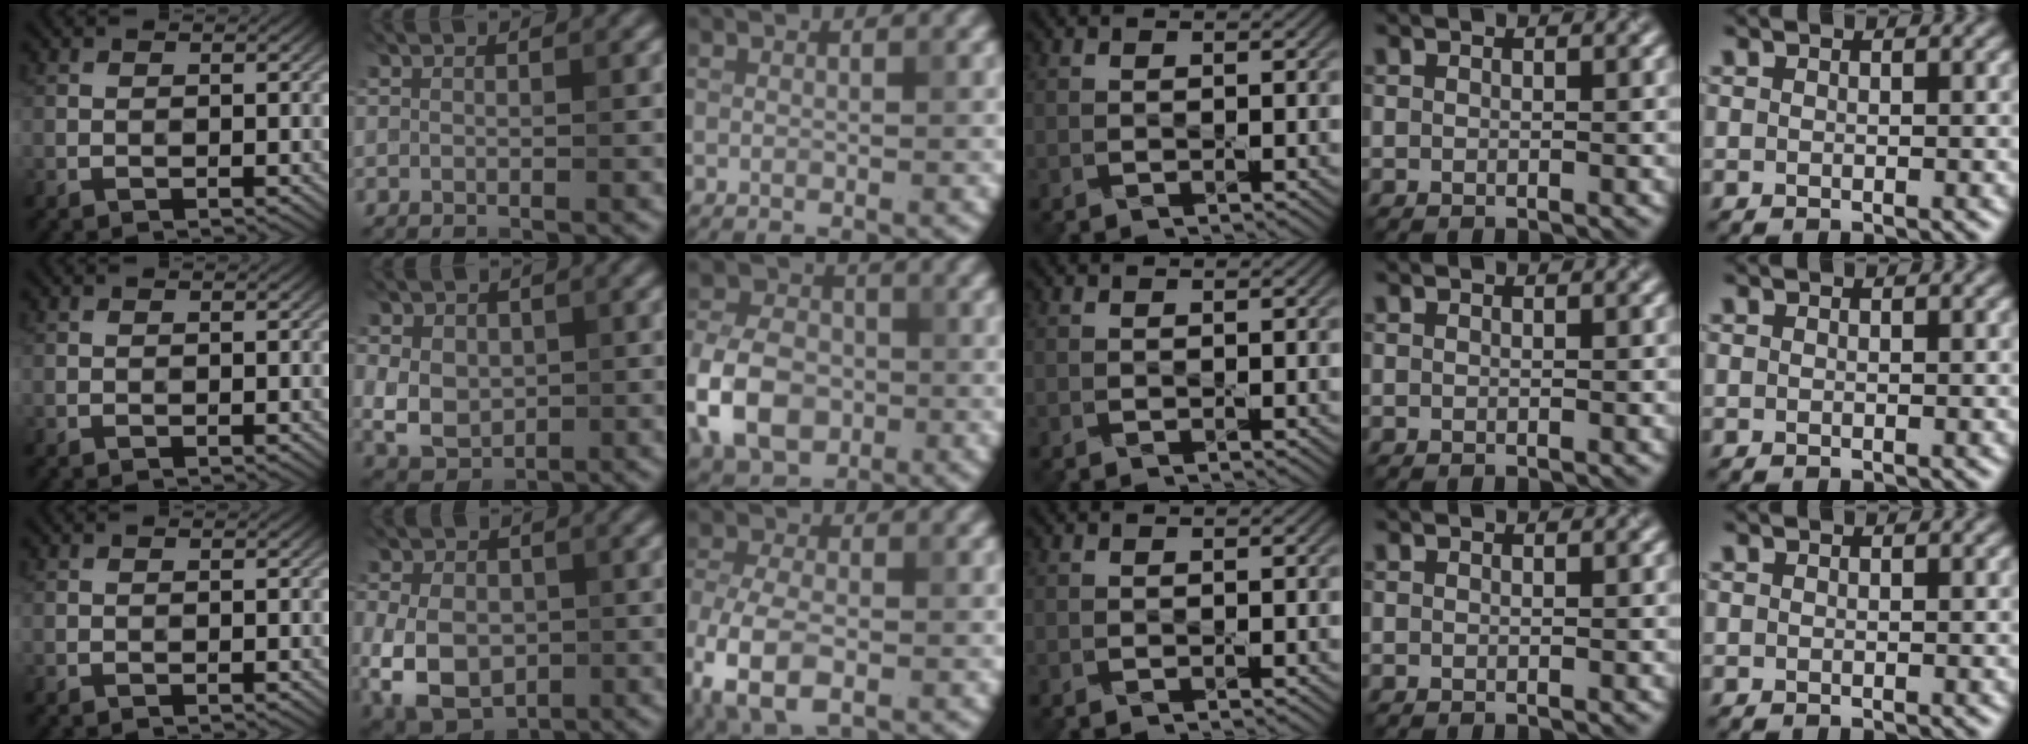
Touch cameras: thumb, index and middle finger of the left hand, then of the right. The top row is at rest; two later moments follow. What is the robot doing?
{"motion": "press", "object": "small bumper sticker"}